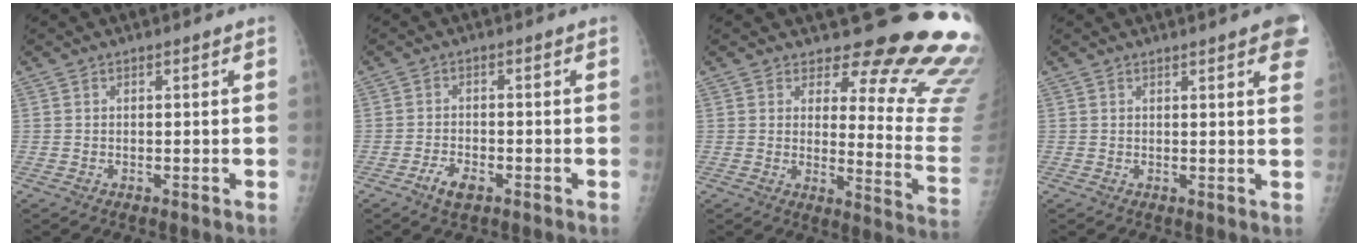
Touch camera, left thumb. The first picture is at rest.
{"total": 3.8, "force": [-2.2, 1.9, 2.5], "torque": [-0.047, 0.010, -0.039]}
{"total": 18.8, "force": [16.5, 5.0, 7.5], "torque": [-0.042, -0.170, 0.179]}
{"total": 6.6, "force": [3.7, 1.4, 5.3], "torque": [-0.045, -0.002, 0.037]}